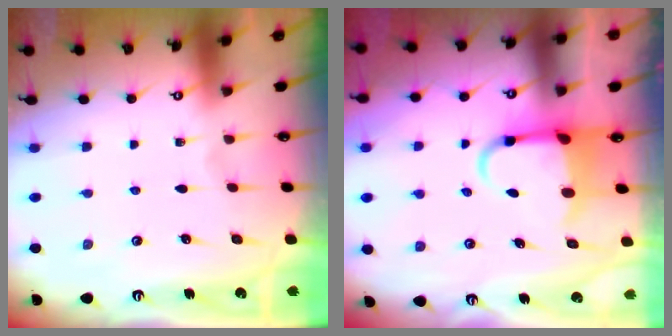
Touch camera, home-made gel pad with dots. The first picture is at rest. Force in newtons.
{"total": 5.4, "press": 5.3, "slide": 1.2}